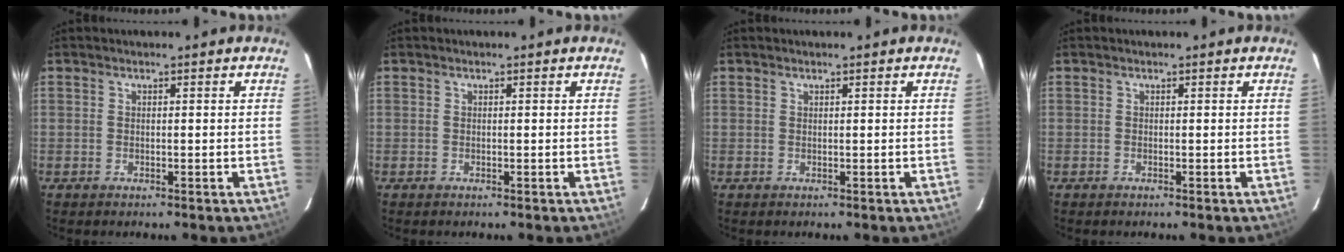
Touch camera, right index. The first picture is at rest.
{"total": 0.0}
{"total": 0.0}
{"total": 0.0}